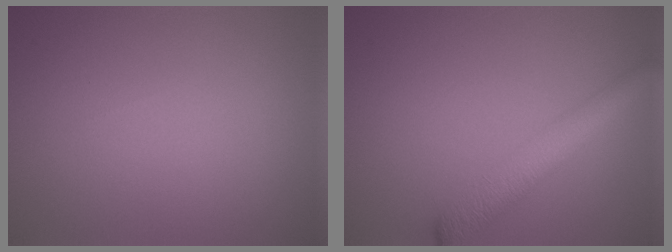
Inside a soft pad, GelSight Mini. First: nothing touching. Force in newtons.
{"total": 4.4, "press": 4.4, "slide": 0.1}